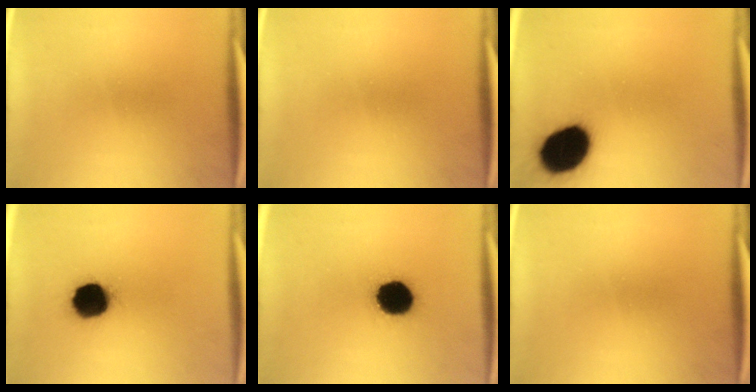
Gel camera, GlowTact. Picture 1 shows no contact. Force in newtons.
{"total": 0.0}
{"total": 16.6}
{"total": 12.8}
{"total": 14.1}
{"total": 0.0}